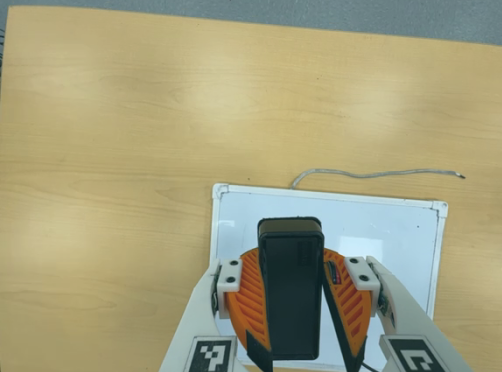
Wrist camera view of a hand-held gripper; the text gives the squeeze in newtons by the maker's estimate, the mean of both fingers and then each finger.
{"total": 11.4, "left": 10.6, "right": 12.2}